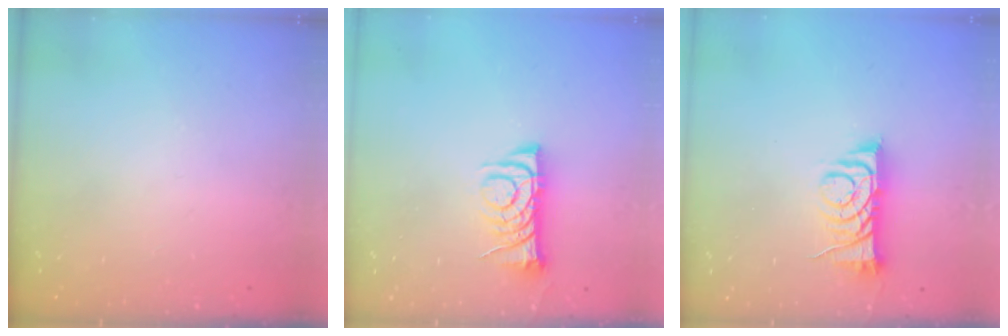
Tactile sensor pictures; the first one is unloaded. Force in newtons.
{"total": 7.6, "press": 7.5, "slide": 0.9}
{"total": 8.2, "press": 8.2, "slide": 0.2}